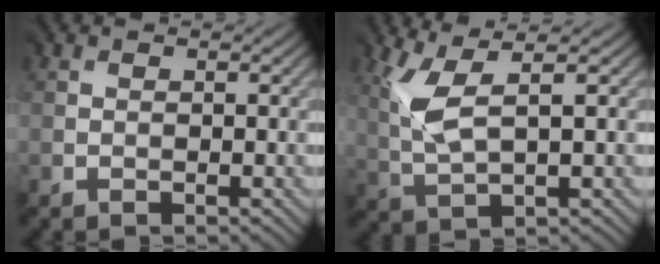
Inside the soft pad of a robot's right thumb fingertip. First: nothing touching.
{"total": 5.1, "force": [2.2, 1.0, 4.5], "torque": [-0.126, 0.006, 0.051]}